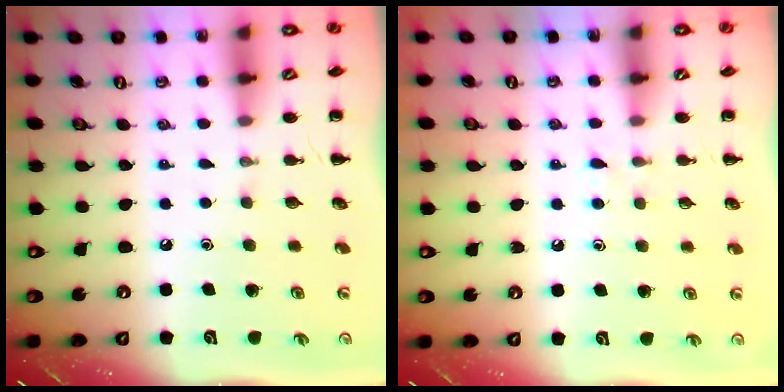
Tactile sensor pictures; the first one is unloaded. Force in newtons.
{"total": 3.0, "press": 2.7, "slide": 1.2}